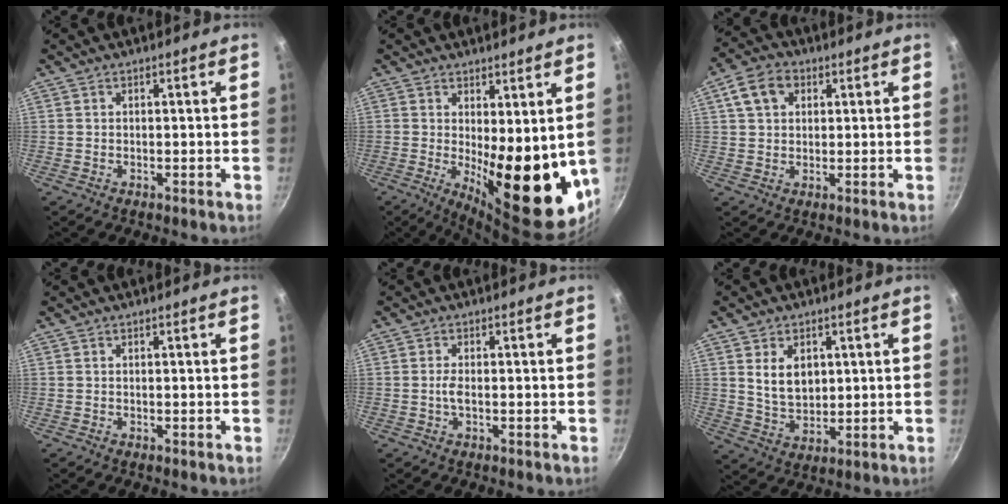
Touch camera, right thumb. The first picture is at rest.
{"total": 16.2, "force": [0.2, 6.0, 15.0], "torque": [-0.167, -0.034, 0.020]}
{"total": 7.5, "force": [2.6, 5.6, 4.3], "torque": [-0.064, 0.009, 0.039]}
{"total": 0.0}
{"total": 1.9, "force": [-0.3, 0.7, 1.7], "torque": [-0.042, 0.003, -0.010]}
{"total": 7.7, "force": [2.1, 5.3, 5.2], "torque": [-0.074, -0.018, 0.048]}